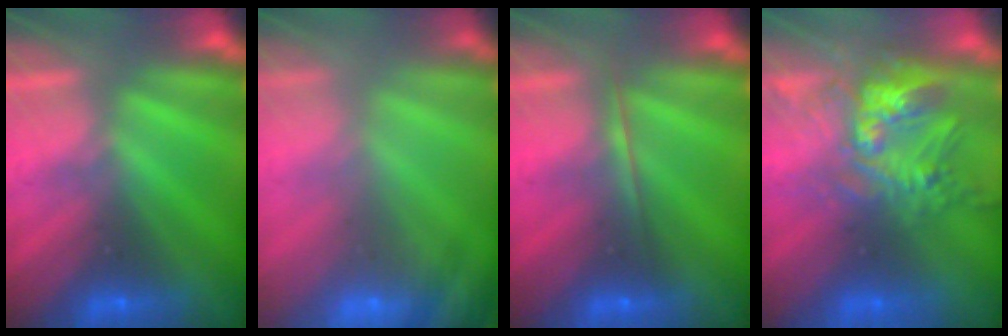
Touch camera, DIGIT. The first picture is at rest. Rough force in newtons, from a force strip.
{"total": 5.7}
{"total": 1.7}
{"total": 7.7}